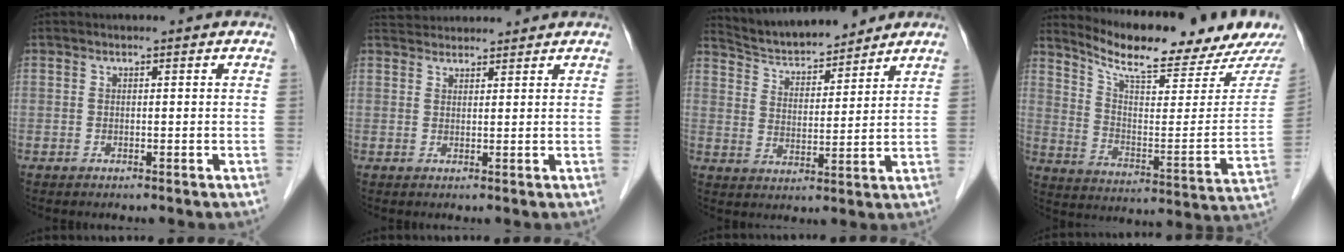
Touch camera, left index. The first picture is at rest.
{"total": 5.1, "force": [5.0, 1.0, 0.7], "torque": [-0.012, 0.038, 0.079]}
{"total": 11.3, "force": [10.6, 2.2, 3.1], "torque": [-0.055, 0.016, 0.184]}
{"total": 17.9, "force": [16.2, 0.5, 7.6], "torque": [-0.130, -0.056, 0.238]}